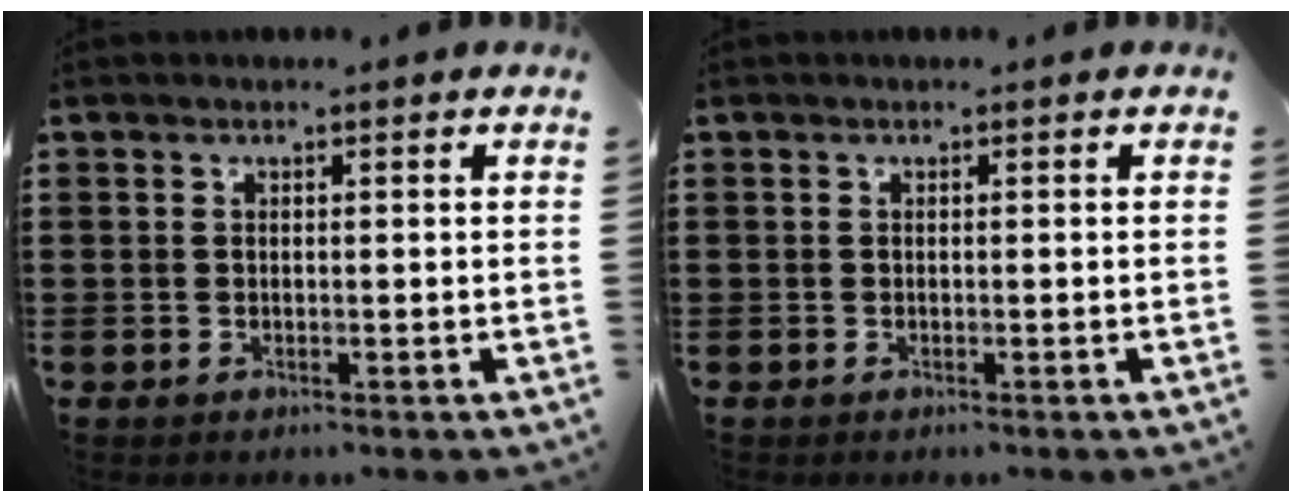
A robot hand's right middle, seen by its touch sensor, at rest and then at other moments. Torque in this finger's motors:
{"motor_torque": [0.40, -0.19, 0.04, 0.06]}